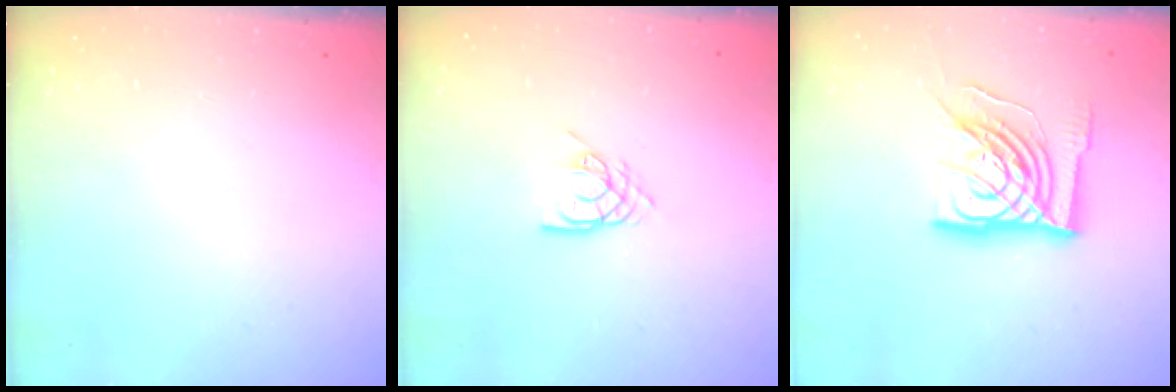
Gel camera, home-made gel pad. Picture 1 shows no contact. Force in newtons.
{"total": 7.9, "press": 7.8, "slide": 0.9}
{"total": 17.6, "press": 17.5, "slide": 1.9}